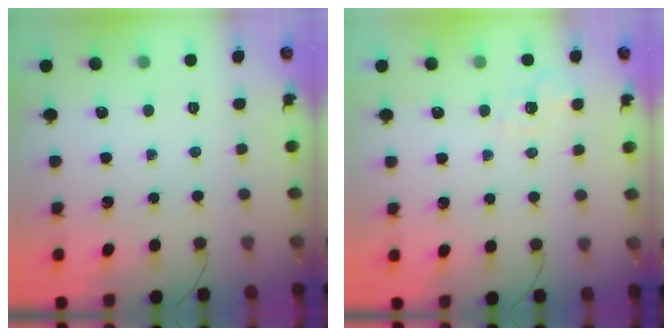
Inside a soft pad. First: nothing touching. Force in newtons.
{"total": 1.9, "press": 0.8, "slide": 1.8}